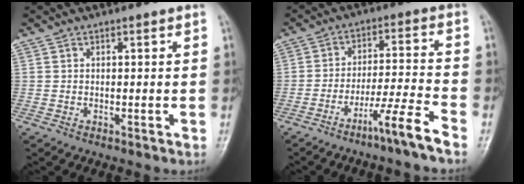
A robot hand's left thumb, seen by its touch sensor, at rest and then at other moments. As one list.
[{"total": 7.9, "force": [-5.8, -0.7, 5.2], "torque": [-0.102, 0.040, -0.107]}]